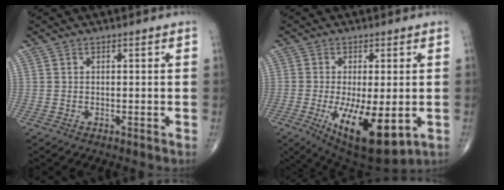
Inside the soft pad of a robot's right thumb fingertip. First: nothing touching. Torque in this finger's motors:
{"motor_torque": [1.94, 2.59, 0.85, -0.96, 0.37]}